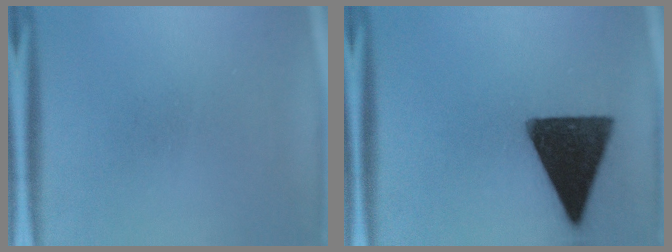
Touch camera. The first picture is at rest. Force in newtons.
{"total": 16.1}